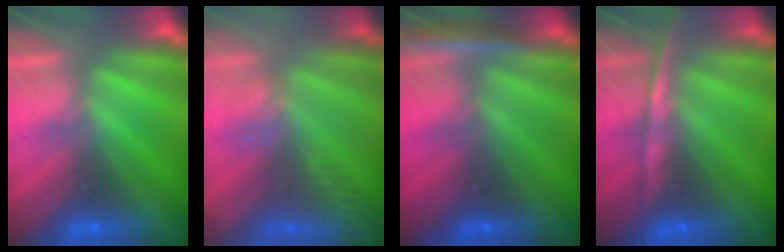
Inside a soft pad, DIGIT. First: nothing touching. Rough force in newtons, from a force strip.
{"total": 3.4}
{"total": 1.3}
{"total": 6.2}